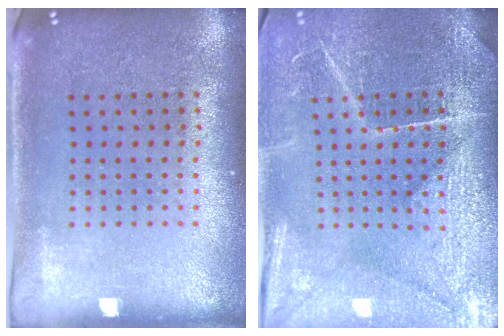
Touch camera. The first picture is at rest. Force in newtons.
{"total": 3.8, "press": 3.6, "slide": 1.1}